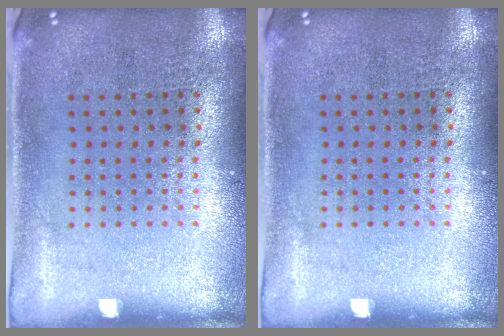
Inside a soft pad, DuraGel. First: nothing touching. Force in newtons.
{"total": 0.0}